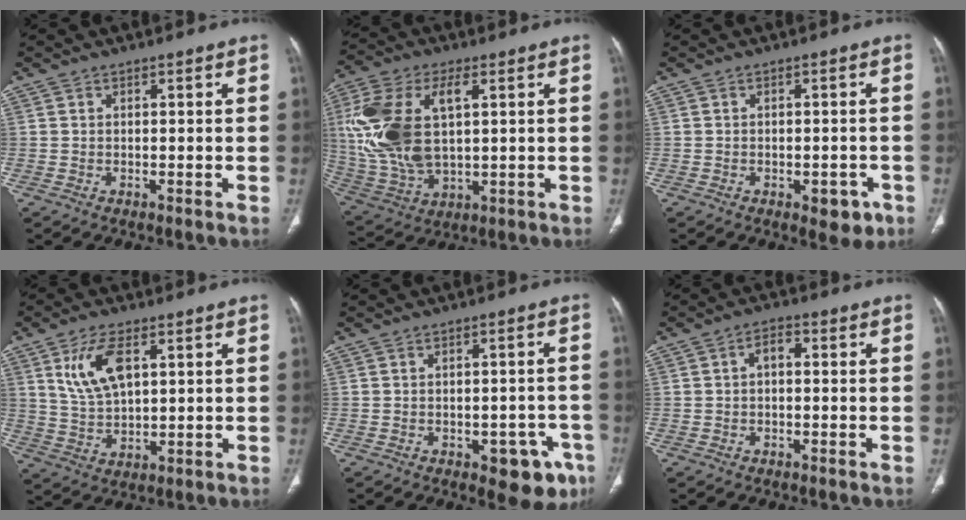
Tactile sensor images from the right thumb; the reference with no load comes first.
{"total": 18.8, "force": [3.3, 10.0, 15.6], "torque": [-0.344, 0.000, 0.068]}
{"total": 4.7, "force": [-2.2, 2.5, 3.3], "torque": [-0.021, 0.008, -0.021]}
{"total": 9.1, "force": [3.7, 4.0, 7.3], "torque": [-0.141, -0.013, 0.081]}
{"total": 9.2, "force": [-4.7, 4.6, 6.5], "torque": [-0.047, 0.020, -0.053]}
{"total": 2.9, "force": [0.0, 1.7, 2.3], "torque": [-0.032, 0.013, -0.006]}